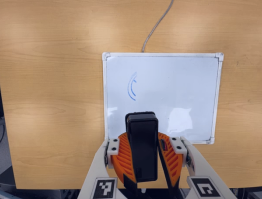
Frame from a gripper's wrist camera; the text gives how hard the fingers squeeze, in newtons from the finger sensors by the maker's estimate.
{"total": 12.6, "left": 11.7, "right": 13.4}